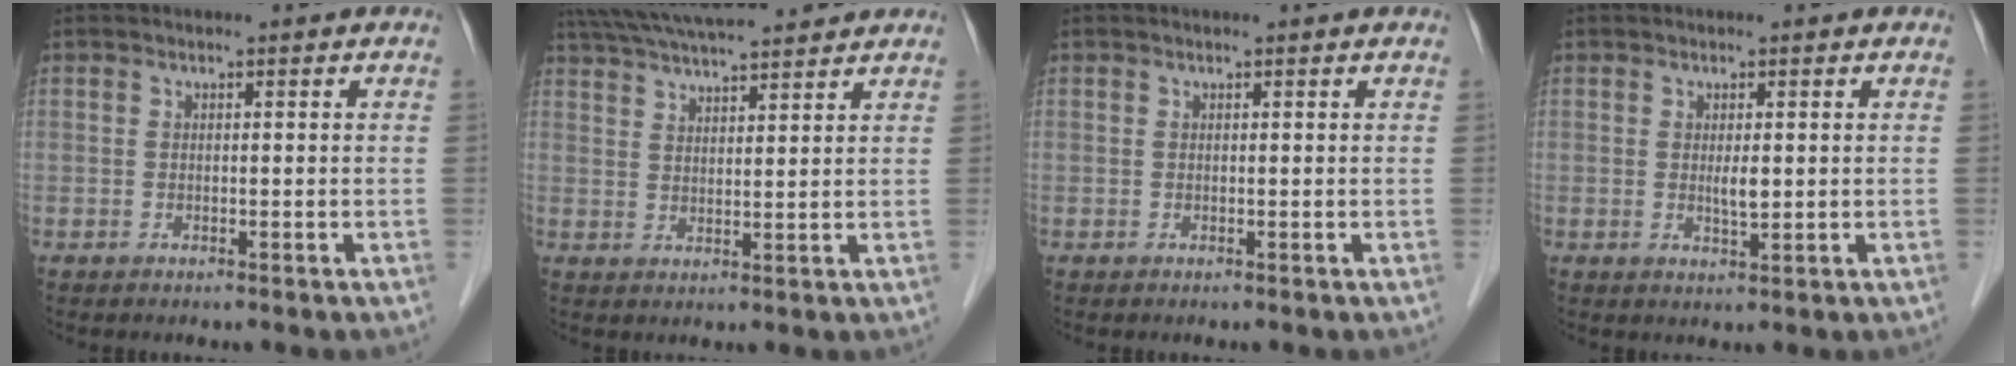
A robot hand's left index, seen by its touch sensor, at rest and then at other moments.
{"total": 13.9, "force": [12.5, 1.6, 5.7], "torque": [-0.105, 0.040, 0.195]}
{"total": 0.5, "force": [0.5, 0.0, 0.2], "torque": [-0.005, 0.001, 0.006]}
{"total": 2.0, "force": [0.2, 0.5, 2.0], "torque": [-0.039, -0.003, 0.007]}